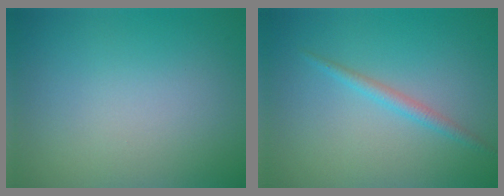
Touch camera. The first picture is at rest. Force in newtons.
{"total": 1.4, "press": 1.4, "slide": 0.1}